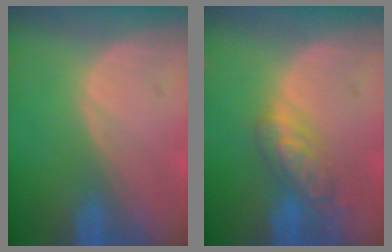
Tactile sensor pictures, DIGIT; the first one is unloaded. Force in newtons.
{"total": 5.2, "press": 5.1, "slide": 0.8}